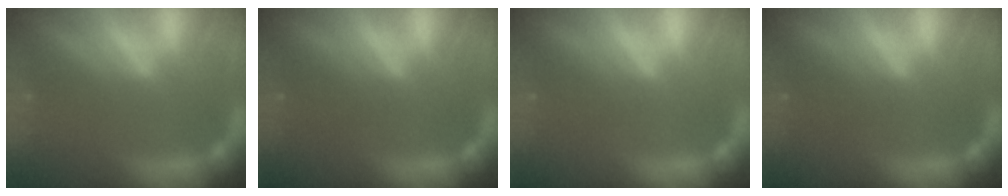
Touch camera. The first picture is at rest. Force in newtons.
{"total": 2.0}
{"total": 2.0}
{"total": 2.0}